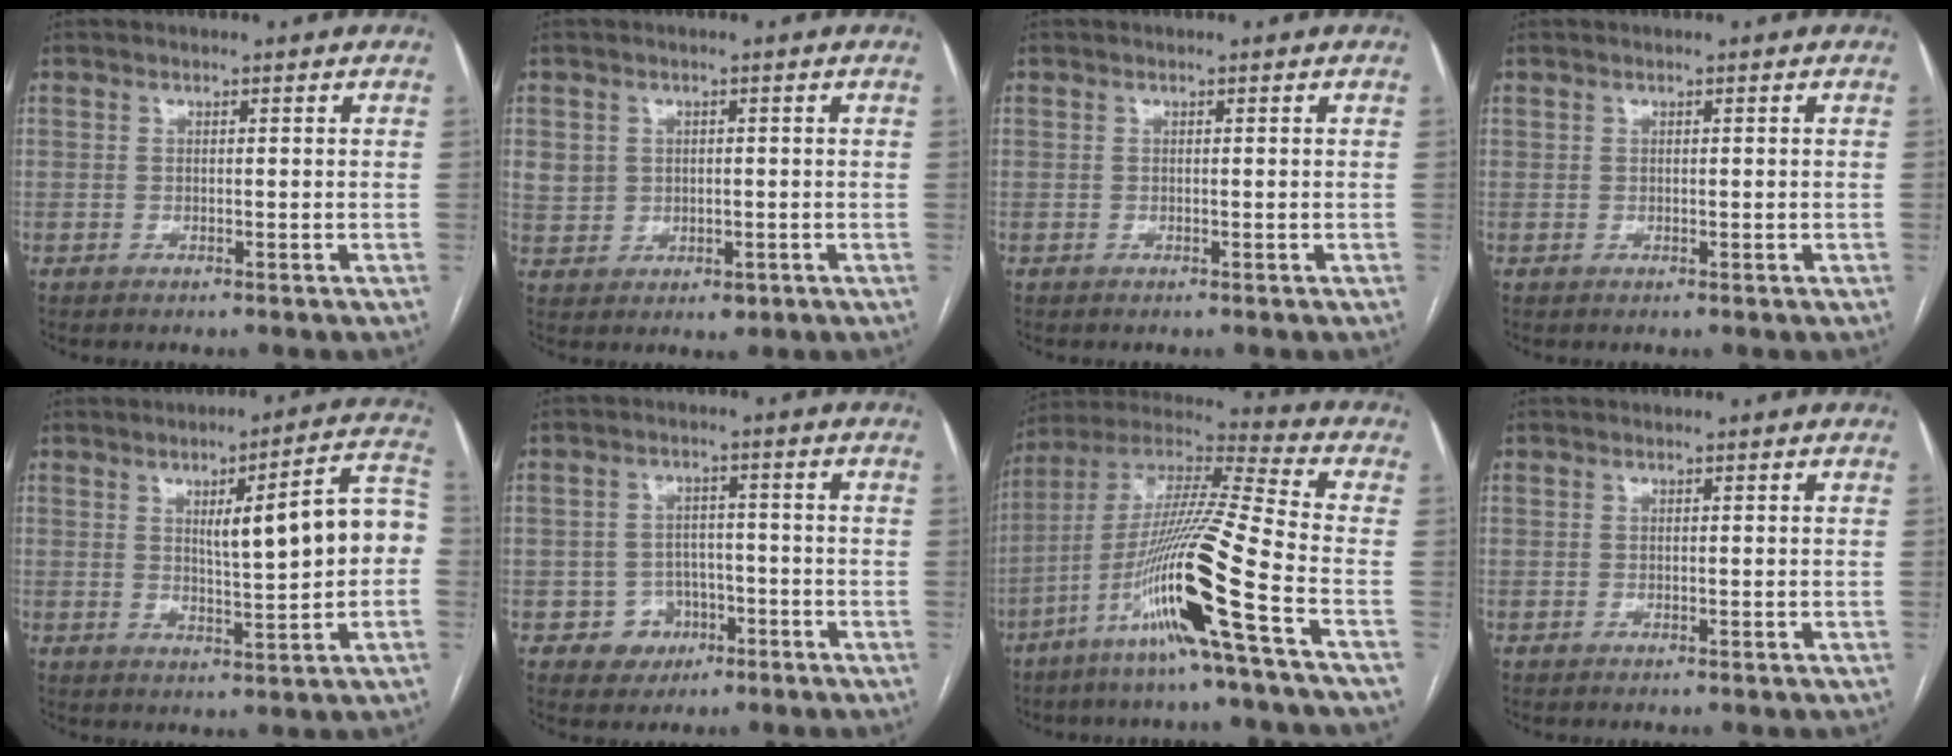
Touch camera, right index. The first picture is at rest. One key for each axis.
{"total": 5.4, "fx": 0.5, "fy": 5.0, "fz": 2.1, "tx": -0.038, "ty": 0.008, "tz": 0.024}
{"total": 0.0}
{"total": 0.5, "fx": 0.2, "fy": 0.4, "fz": 0.3, "tx": -0.005, "ty": 0.003, "tz": 0.007}
{"total": 11.7, "fx": 0.9, "fy": 1.5, "fz": 11.5, "tx": -0.152, "ty": 0.029, "tz": 0.015}
{"total": 5.2, "fx": -2.2, "fy": 4.7, "fz": 0.5, "tx": 0.003, "ty": 0.016, "tz": -0.026}
{"total": 18.8, "fx": -8.0, "fy": -1.6, "fz": 16.9, "tx": -0.340, "ty": -0.021, "tz": -0.160}
{"total": 0.0}